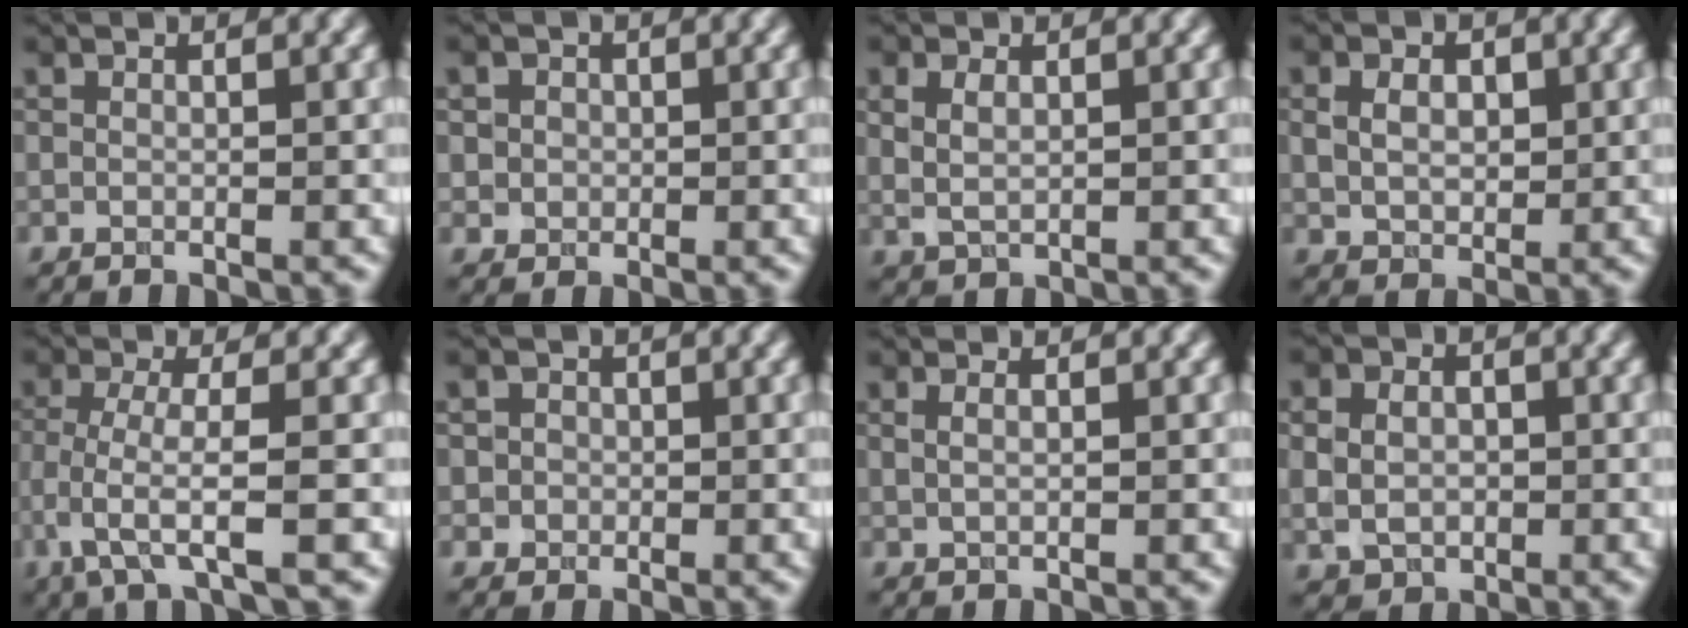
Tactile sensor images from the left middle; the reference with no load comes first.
{"total": 2.4, "force": [0.7, 2.2, 0.9], "torque": [-0.003, 0.007, 0.007]}
{"total": 2.1, "force": [0.6, 1.3, 1.6], "torque": [-0.036, -0.001, 0.016]}
{"total": 3.7, "force": [0.8, 2.8, 2.3], "torque": [-0.044, 0.001, 0.009]}
{"total": 4.1, "force": [-1.7, 0.6, 3.7], "torque": [-0.073, -0.005, -0.040]}
{"total": 2.0, "force": [0.3, 2.0, 0.5], "torque": [0.014, 0.002, -0.003]}
{"total": 1.5, "force": [0.7, 0.8, 1.1], "torque": [-0.009, -0.003, 0.003]}
{"total": 5.3, "force": [0.2, 4.4, 2.9], "torque": [-0.041, 0.009, -0.015]}